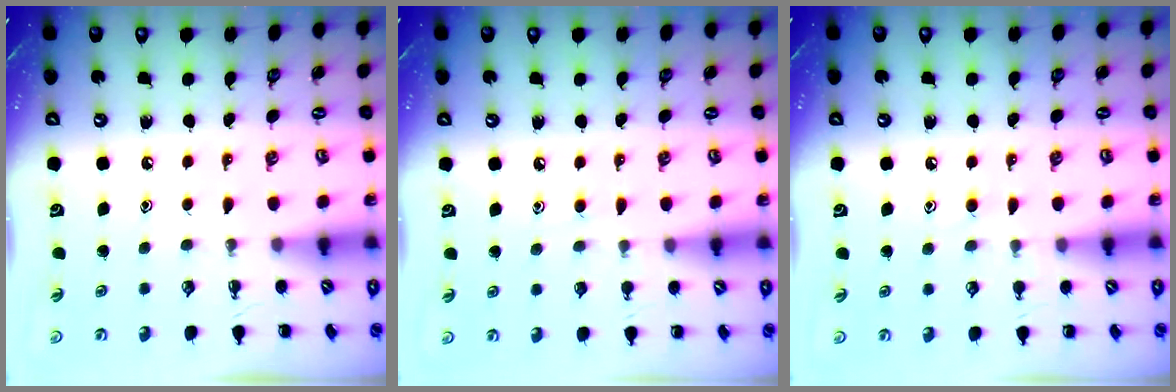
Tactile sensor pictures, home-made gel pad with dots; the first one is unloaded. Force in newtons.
{"total": 5.8, "press": 5.4, "slide": 2.1}
{"total": 6.8, "press": 6.5, "slide": 2.0}